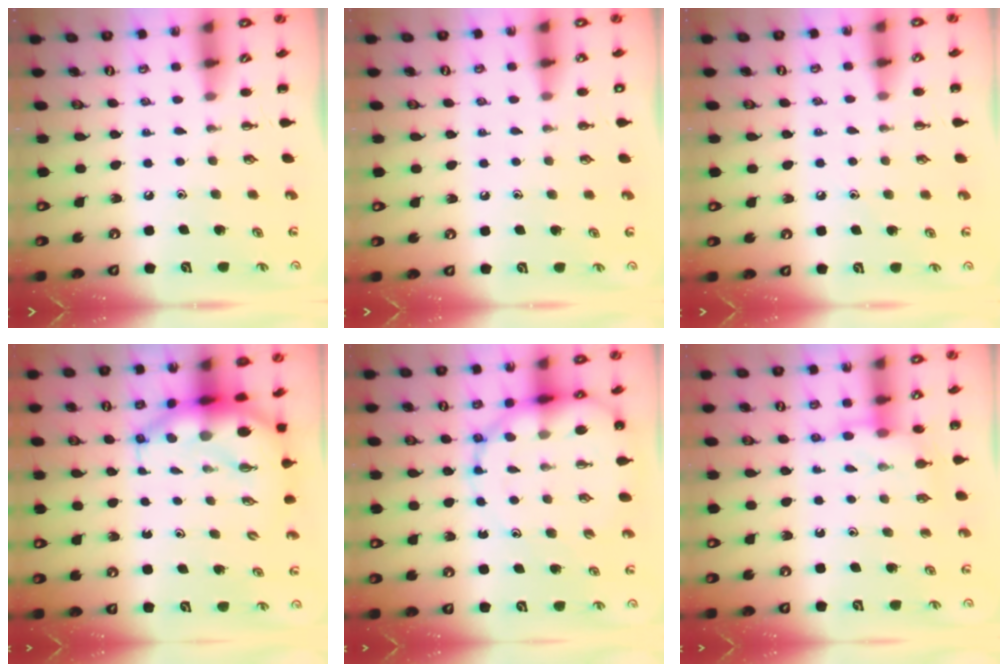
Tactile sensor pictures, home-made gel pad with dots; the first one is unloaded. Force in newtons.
{"total": 1.9, "press": 1.9, "slide": 0.2}
{"total": 6.5, "press": 6.2, "slide": 2.1}
{"total": 7.4, "press": 7.2, "slide": 1.7}
{"total": 15.4, "press": 14.7, "slide": 4.6}
{"total": 7.9, "press": 7.8, "slide": 0.7}